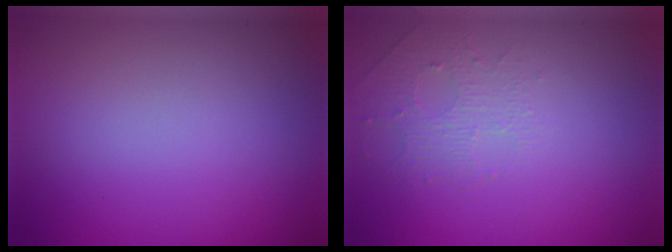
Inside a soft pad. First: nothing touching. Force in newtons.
{"total": 1.5, "press": 1.0, "slide": 1.1}